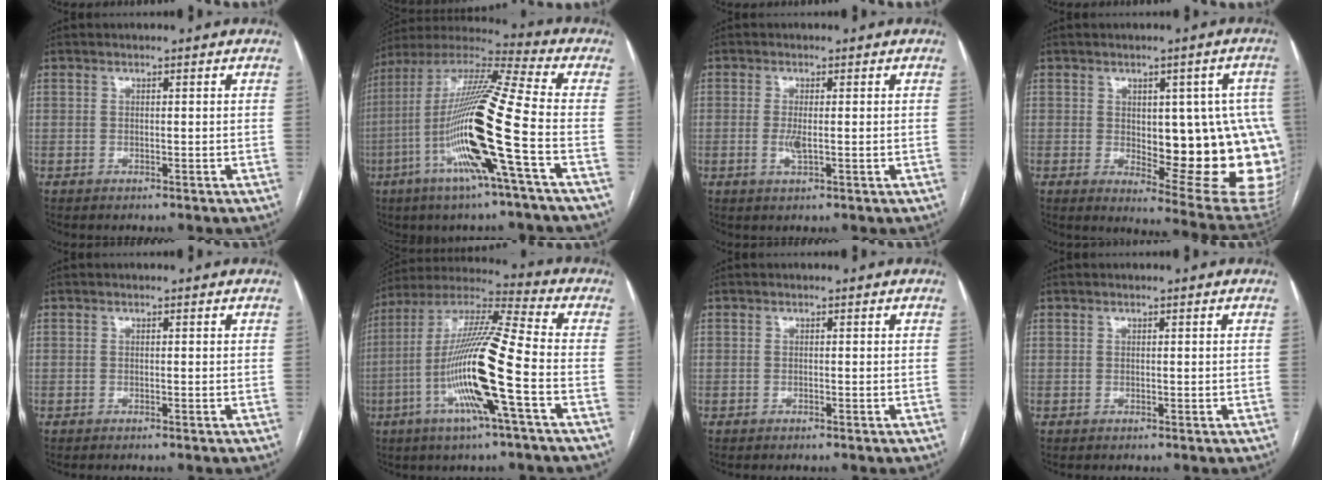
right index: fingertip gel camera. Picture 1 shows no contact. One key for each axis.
{"total": 19.8, "fx": -5.8, "fy": -0.6, "fz": 18.9, "tx": -0.382, "ty": -0.013, "tz": -0.123}
{"total": 2.5, "fx": -0.3, "fy": 0.6, "fz": 2.4, "tx": -0.050, "ty": -0.004, "tz": -0.002}
{"total": 18.1, "fx": -0.7, "fy": 6.5, "fz": 16.9, "tx": -0.145, "ty": 0.013, "tz": 0.013}
{"total": 0.0}
{"total": 17.5, "fx": -5.0, "fy": -0.1, "fz": 16.8, "tx": -0.334, "ty": -0.006, "tz": -0.104}
{"total": 0.0}
{"total": 0.0}